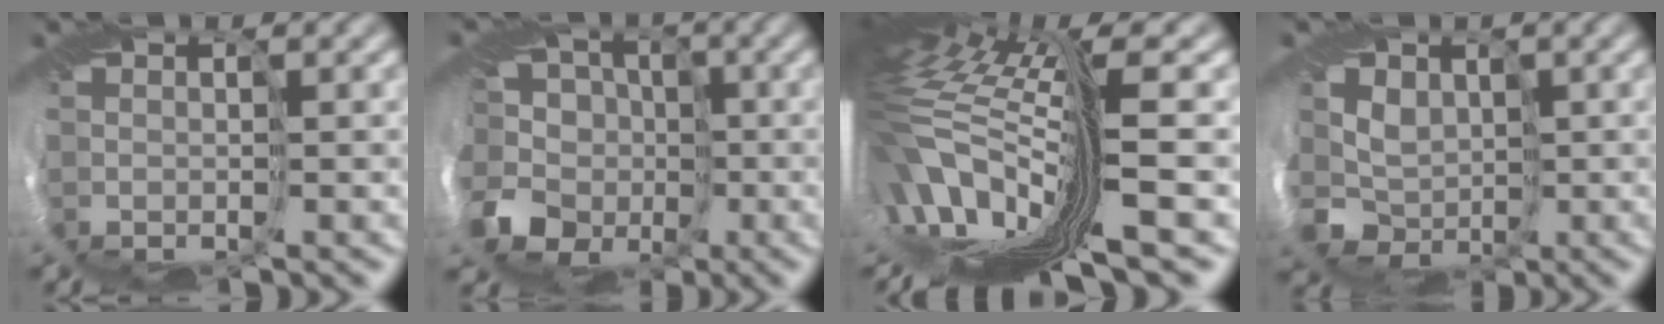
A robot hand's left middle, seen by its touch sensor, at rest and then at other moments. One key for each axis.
{"total": 11.7, "fx": -2.6, "fy": 10.4, "fz": 4.7, "tx": -0.121, "ty": 0.014, "tz": -0.076}
{"total": 15.3, "fx": -1.3, "fy": 3.9, "fz": 14.8, "tx": -0.291, "ty": -0.058, "tz": 0.009}
{"total": 3.2, "fx": -0.3, "fy": 3.1, "fz": 0.5, "tx": -0.004, "ty": -0.010, "tz": -0.018}